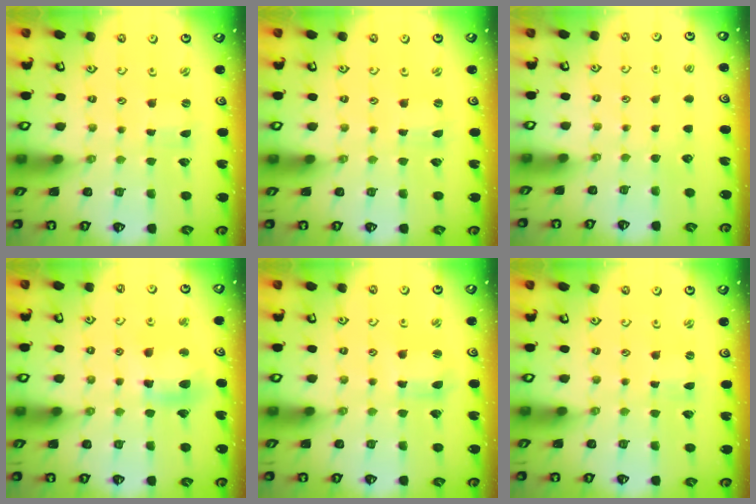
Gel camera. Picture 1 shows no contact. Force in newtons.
{"total": 0.0}
{"total": 0.0}
{"total": 11.9, "press": 11.8, "slide": 1.7}
{"total": 3.8, "press": 3.7, "slide": 0.5}
{"total": 0.0}